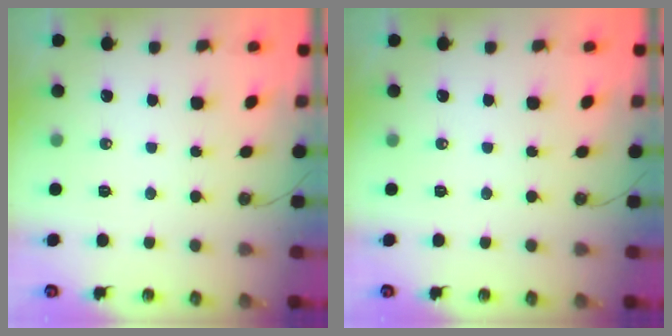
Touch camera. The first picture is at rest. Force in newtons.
{"total": 0.0}